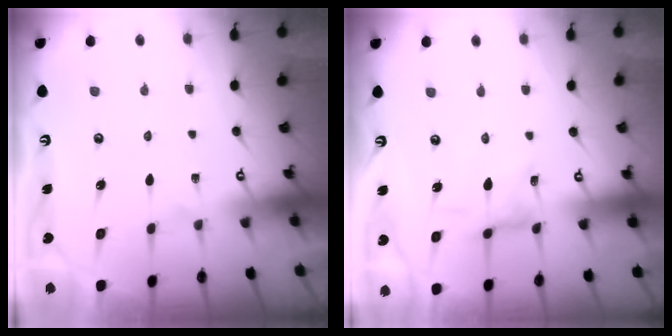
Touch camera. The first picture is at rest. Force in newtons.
{"total": 1.3, "press": 1.2, "slide": 0.4}